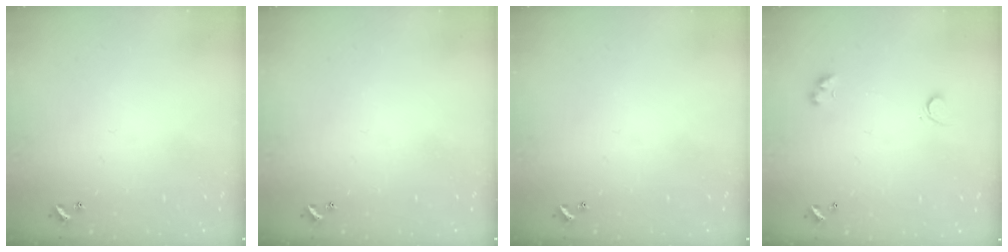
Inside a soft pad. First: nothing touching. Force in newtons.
{"total": 0.0}
{"total": 0.0}
{"total": 2.9, "press": 2.6, "slide": 1.3}